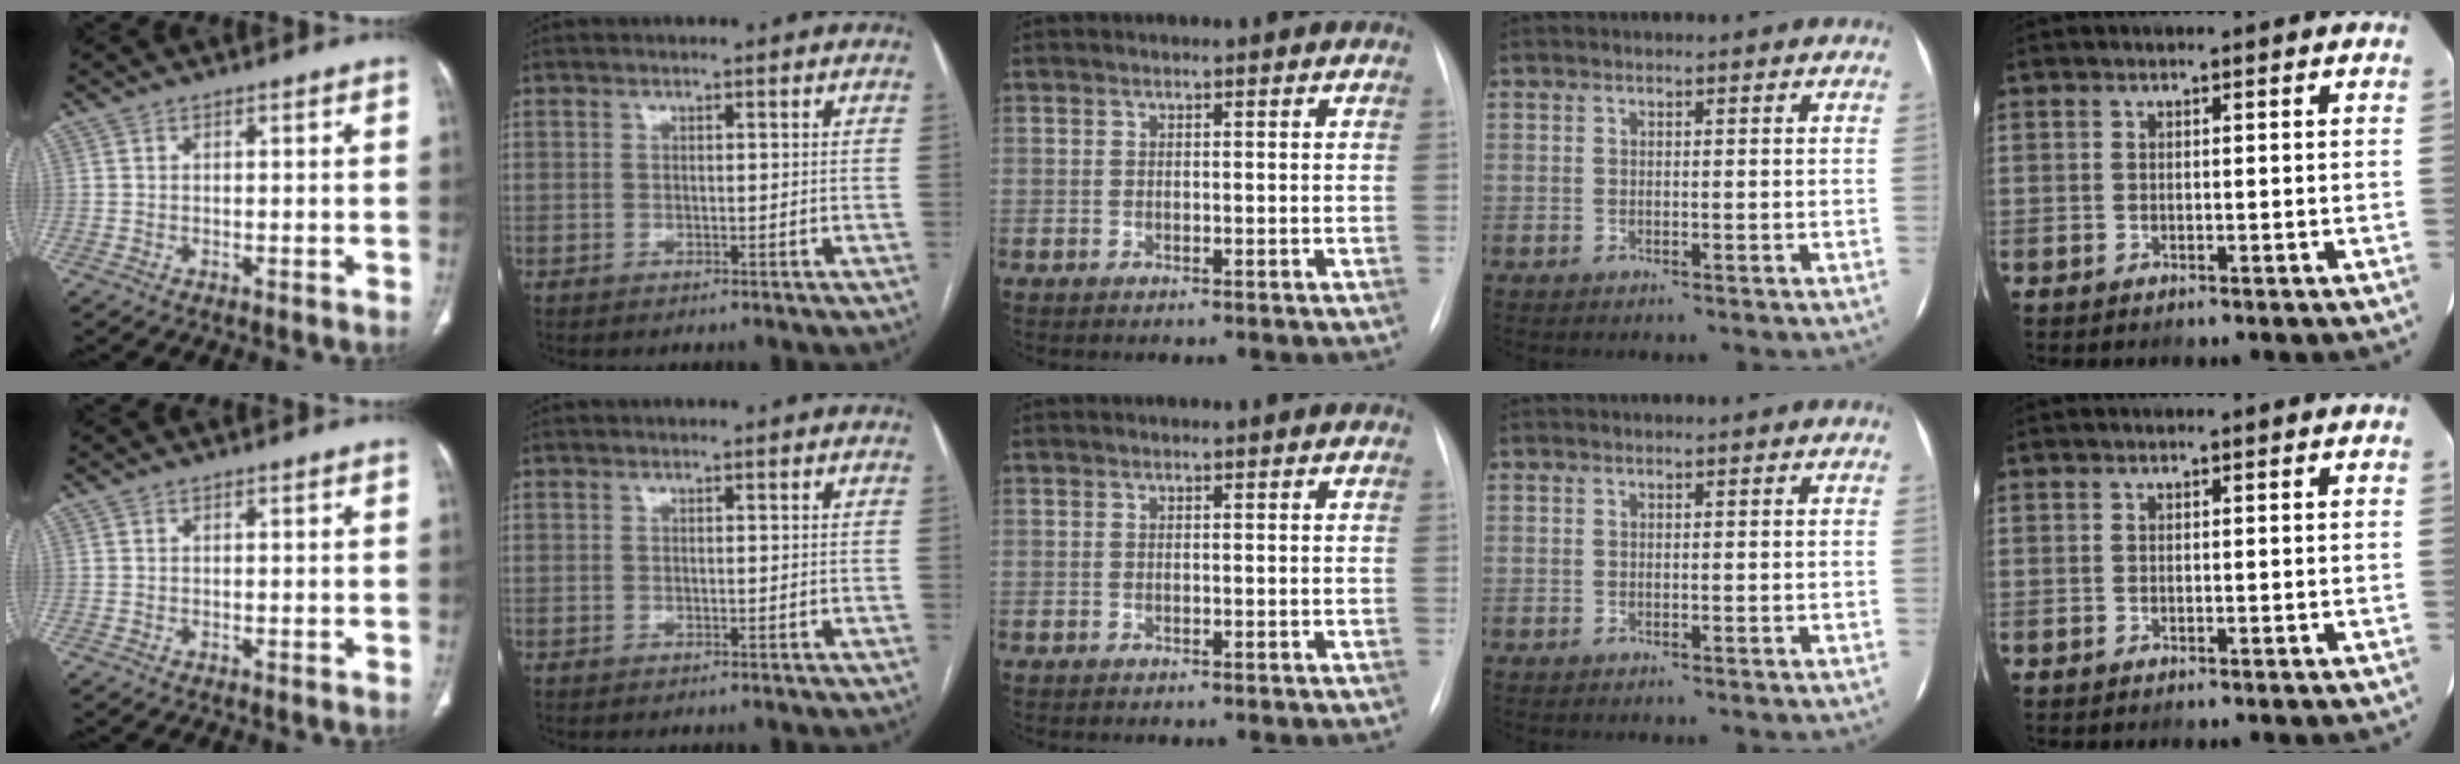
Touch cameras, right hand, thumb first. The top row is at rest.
{}